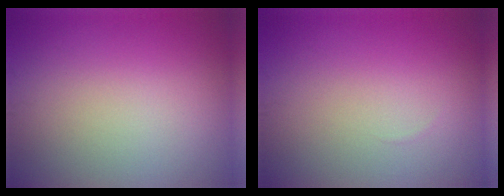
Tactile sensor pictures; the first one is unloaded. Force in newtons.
{"total": 0.0}